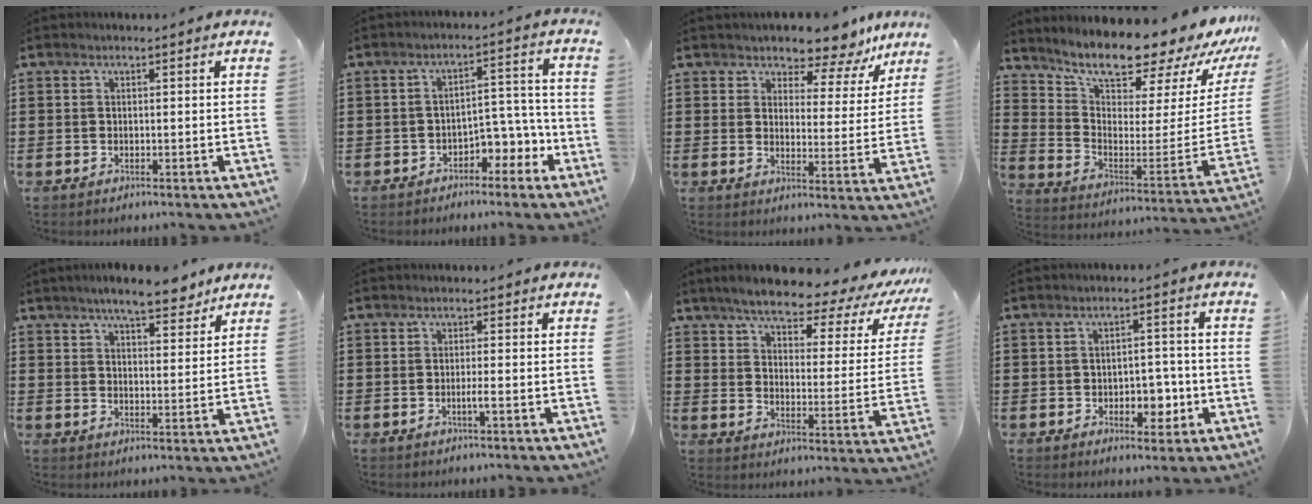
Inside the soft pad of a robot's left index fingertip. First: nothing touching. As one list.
[{"total": 4.9, "force": [-3.5, 2.3, 2.4], "torque": [-0.045, 0.009, -0.071]}, {"total": 5.0, "force": [4.7, 1.3, 1.2], "torque": [-0.036, -0.034, 0.077]}, {"total": 10.7, "force": [9.9, 1.4, 3.7], "torque": [-0.082, -0.100, 0.160]}, {"total": 6.5, "force": [5.5, 1.4, 3.0], "torque": [-0.057, -0.012, 0.098]}, {"total": 1.7, "force": [-0.5, -0.1, 1.7], "torque": [-0.028, -0.004, -0.010]}, {"total": 6.1, "force": [5.3, 1.0, 2.8], "torque": [-0.074, -0.039, 0.084]}, {"total": 5.0, "force": [-1.7, 3.2, 3.4], "torque": [-0.054, 0.006, -0.034]}]